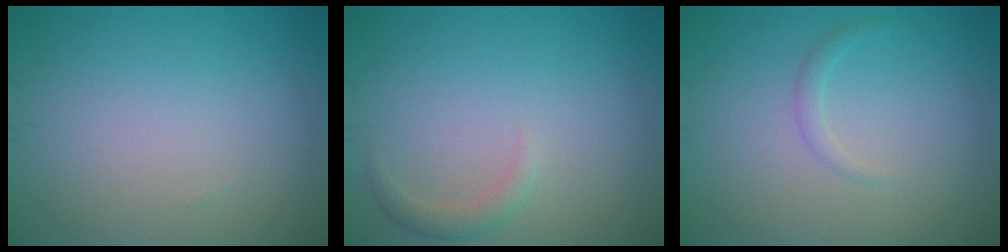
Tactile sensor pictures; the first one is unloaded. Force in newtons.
{"total": 1.3, "press": 1.3, "slide": 0.1}
{"total": 1.0, "press": 1.0, "slide": 0.1}